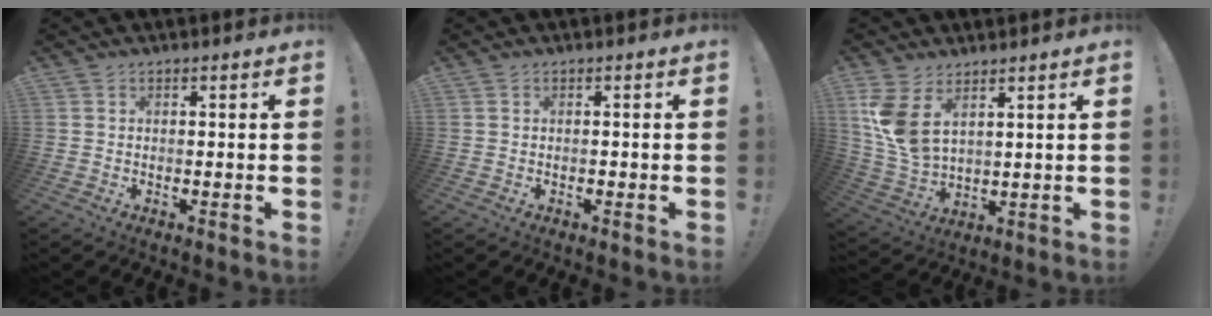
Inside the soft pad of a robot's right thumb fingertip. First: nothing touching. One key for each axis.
{"total": 0.7, "fx": -0.6, "fy": 0.3, "fz": 0.2, "tx": -0.009, "ty": 0.004, "tz": -0.010}
{"total": 10.0, "fx": 5.1, "fy": 5.3, "fz": 6.8, "tx": -0.140, "ty": -0.037, "tz": 0.100}